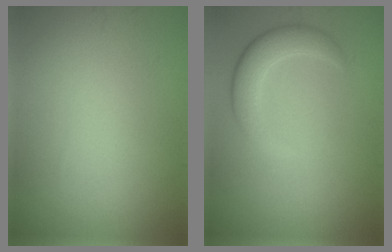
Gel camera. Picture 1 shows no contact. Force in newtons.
{"total": 3.6, "press": 3.6, "slide": 0.5}